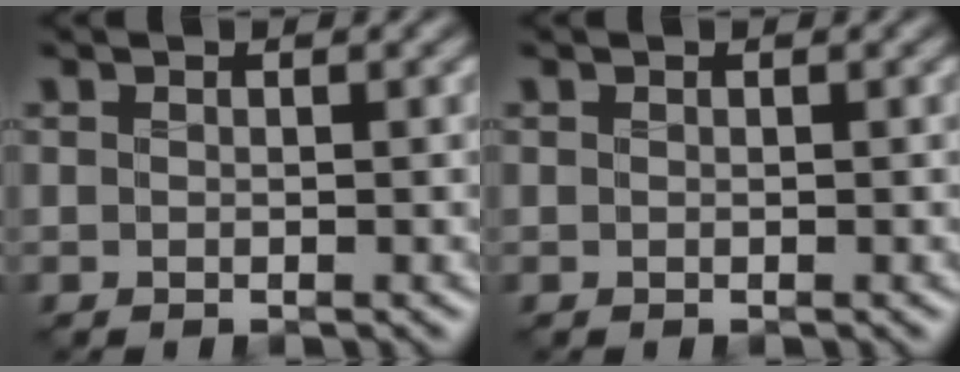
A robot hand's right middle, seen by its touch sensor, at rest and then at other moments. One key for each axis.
{"total": 0.0}